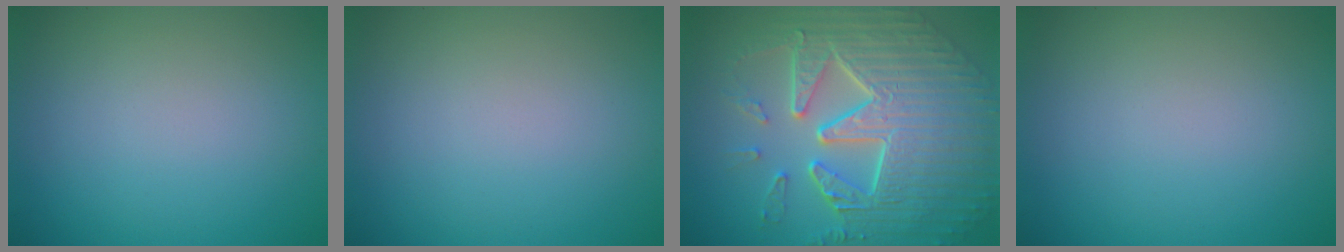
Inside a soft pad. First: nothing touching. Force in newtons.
{"total": 0.0}
{"total": 10.3, "press": 7.0, "slide": 7.5}
{"total": 0.0}